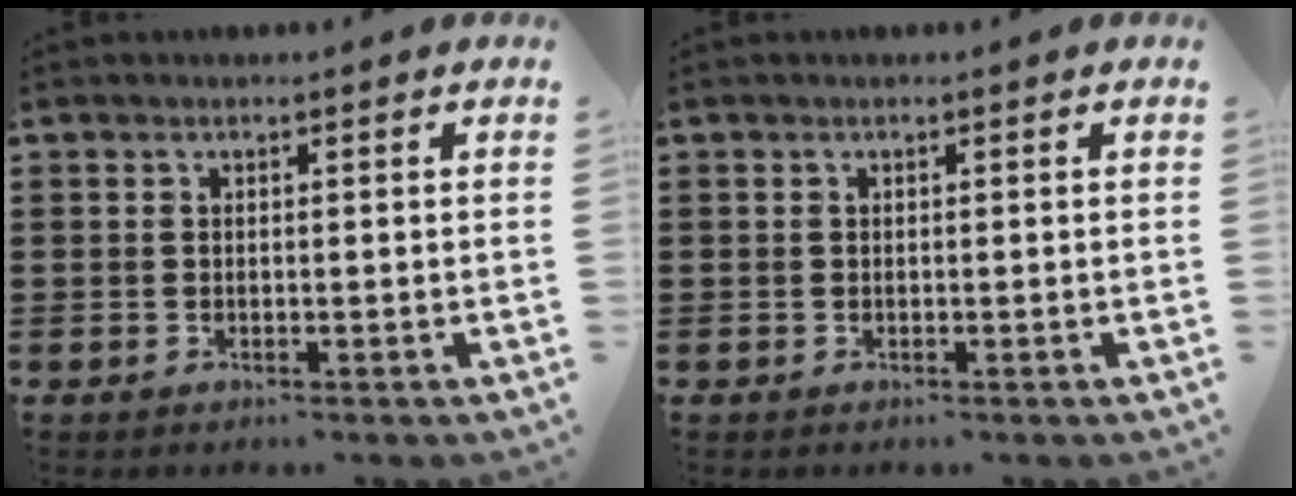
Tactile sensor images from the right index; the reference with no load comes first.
{"total": 0.0}